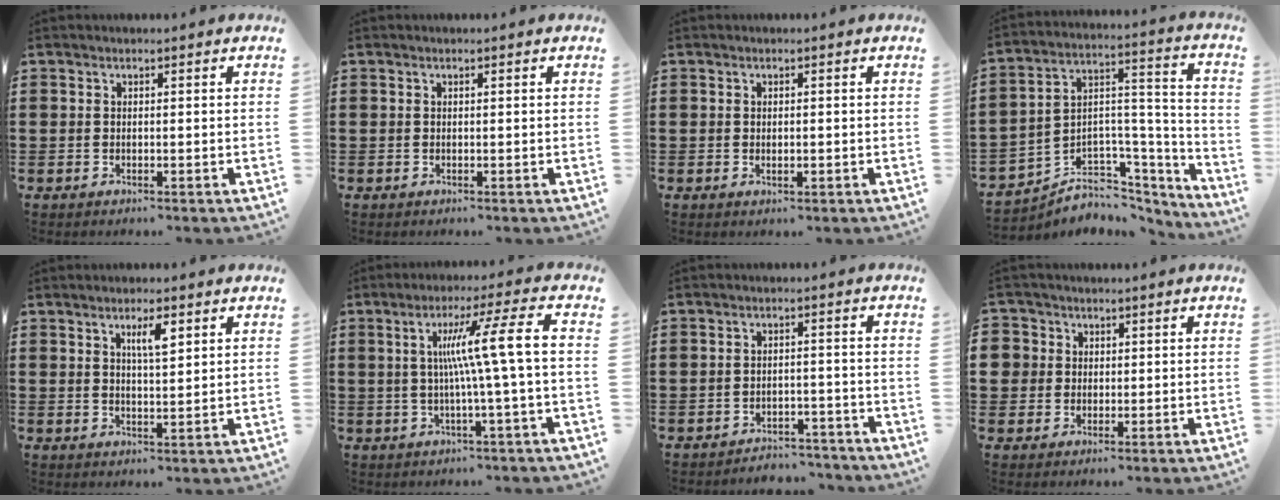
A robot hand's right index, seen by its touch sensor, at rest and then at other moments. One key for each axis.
{"total": 0.0}
{"total": 0.6, "fx": 0.0, "fy": 0.3, "fz": 0.5, "tx": -0.011, "ty": 0.001, "tz": -0.001}
{"total": 4.3, "fx": -2.2, "fy": 3.7, "fz": 0.0, "tx": -0.016, "ty": -0.014, "tz": -0.040}
{"total": 3.6, "fx": 1.8, "fy": 0.8, "fz": 3.0, "tx": -0.055, "ty": 0.003, "tz": 0.027}
{"total": 10.2, "fx": 0.4, "fy": -0.9, "fz": 10.1, "tx": -0.186, "ty": 0.002, "tz": -0.006}
{"total": 3.3, "fx": -3.2, "fy": 0.6, "fz": 0.0, "tx": -0.006, "ty": 0.001, "tz": -0.068}
{"total": 3.3, "fx": 0.7, "fy": 3.2, "fz": 0.2, "tx": -0.020, "ty": 0.012, "tz": 0.011}